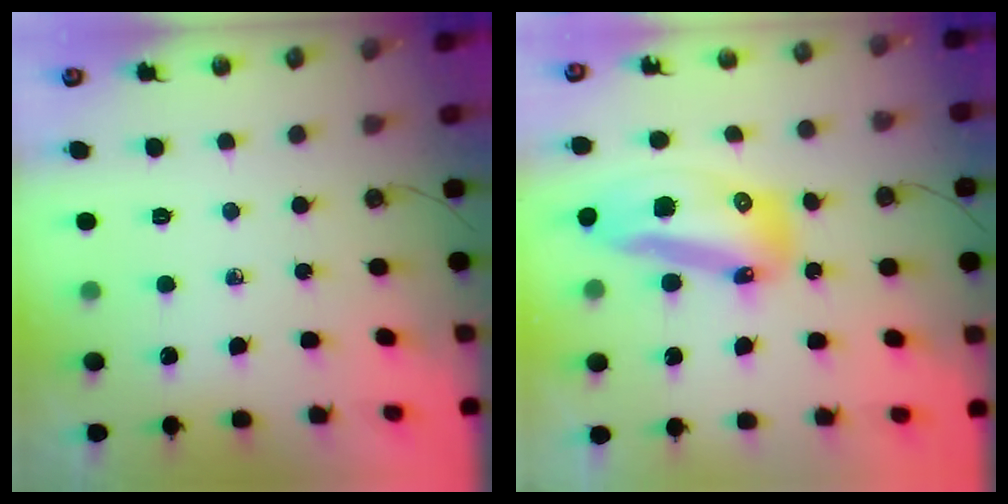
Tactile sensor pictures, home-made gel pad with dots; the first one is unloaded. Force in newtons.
{"total": 14.3, "press": 14.2, "slide": 1.7}